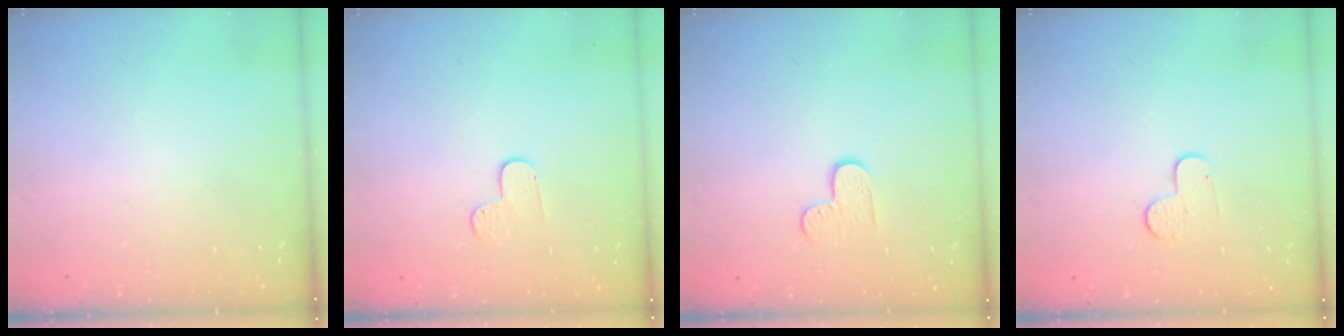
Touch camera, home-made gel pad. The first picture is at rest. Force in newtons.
{"total": 3.8, "press": 3.8, "slide": 0.4}
{"total": 4.5, "press": 4.5, "slide": 0.4}
{"total": 7.1, "press": 7.1, "slide": 0.6}